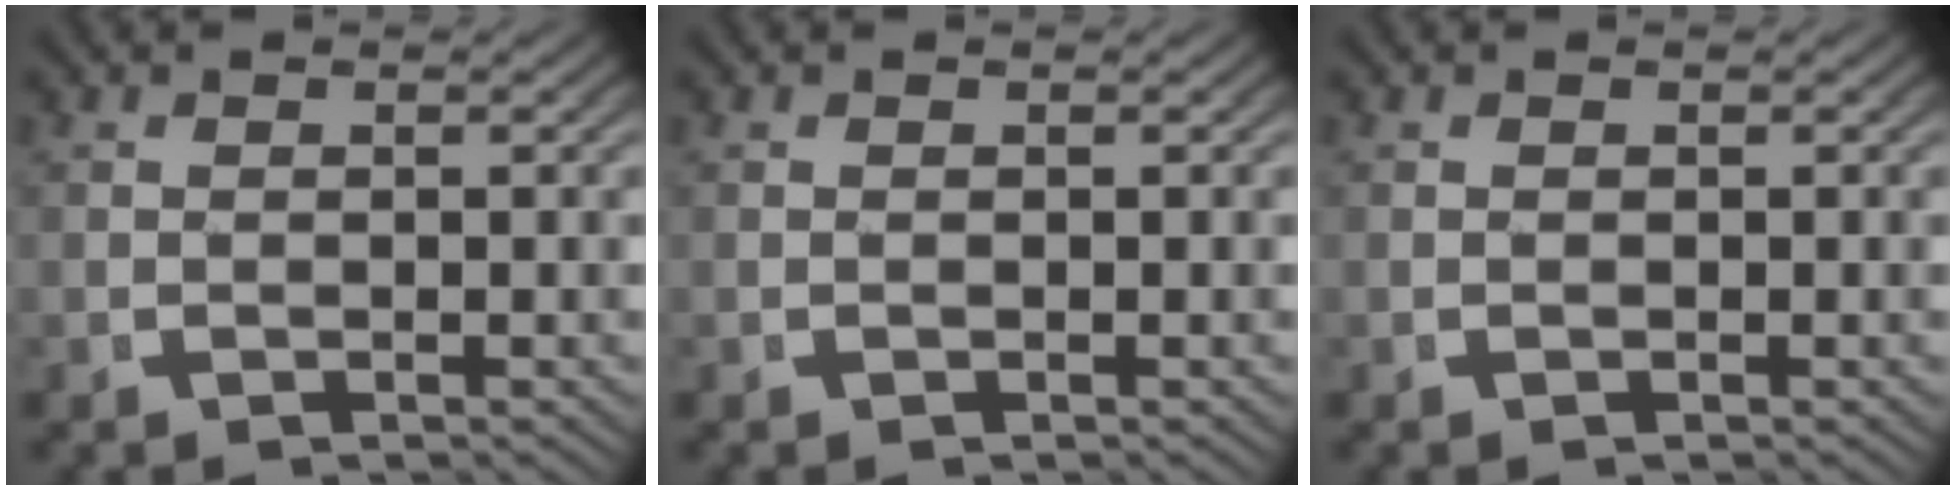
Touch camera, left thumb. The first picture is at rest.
{"total": 0.0}
{"total": 0.0}